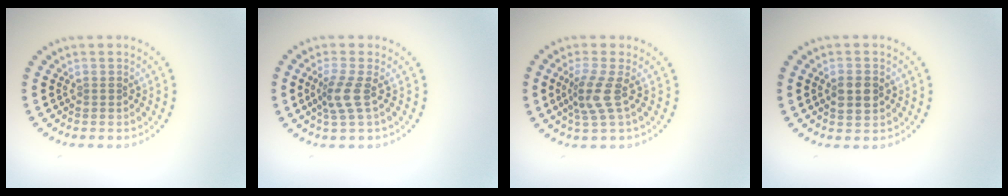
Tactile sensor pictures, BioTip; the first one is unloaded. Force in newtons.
{"total": 2.4, "press": 1.9, "slide": 1.5}
{"total": 2.9, "press": 2.1, "slide": 1.9}
{"total": 2.3, "press": 2.3, "slide": 0.1}